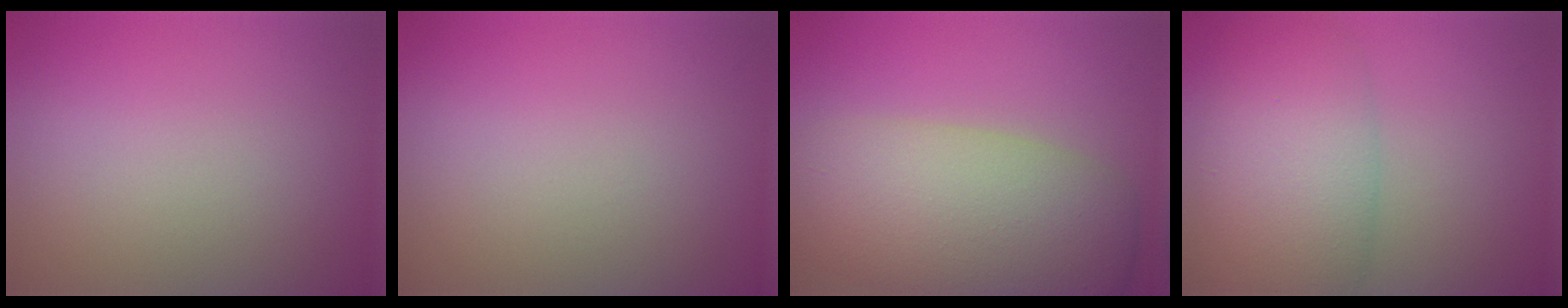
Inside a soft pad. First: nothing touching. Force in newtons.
{"total": 0.0}
{"total": 10.6, "press": 10.5, "slide": 0.6}
{"total": 7.5, "press": 7.5, "slide": 0.4}